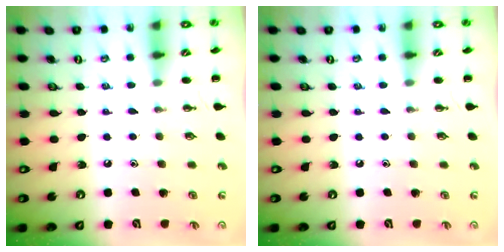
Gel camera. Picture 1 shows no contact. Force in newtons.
{"total": 0.0}